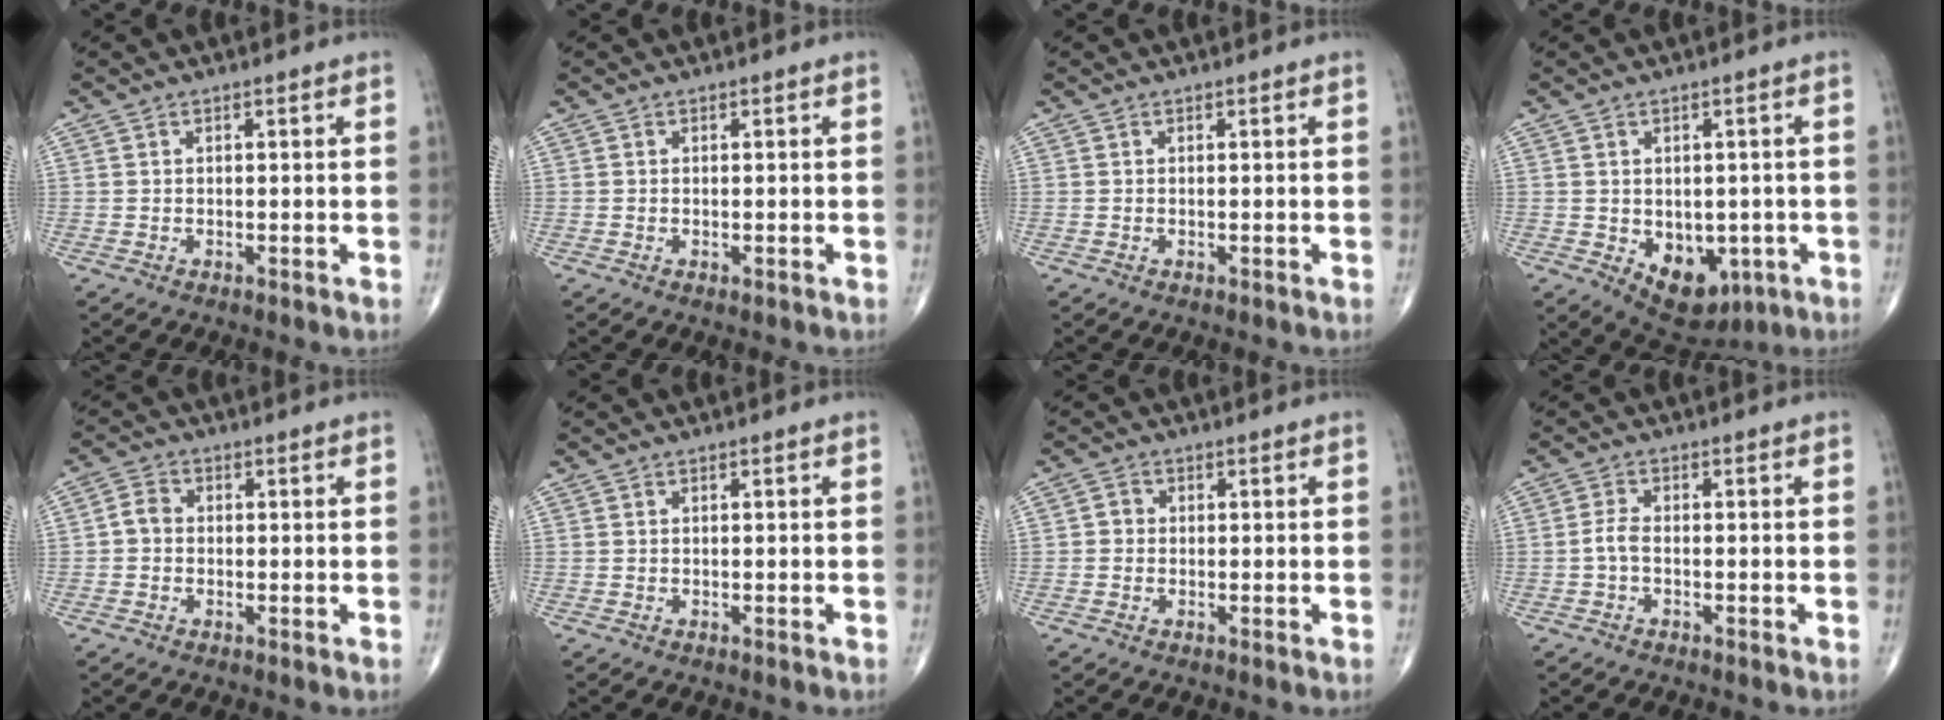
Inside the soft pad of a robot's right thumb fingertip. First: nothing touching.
{"total": 0.6, "force": [-0.2, 0.3, 0.5], "torque": [-0.010, -0.002, -0.002]}
{"total": 0.0}
{"total": 10.1, "force": [-3.1, 6.8, 6.8], "torque": [-0.067, 0.000, -0.027]}
{"total": 3.1, "force": [-0.3, 2.6, 1.6], "torque": [-0.023, 0.010, -0.012]}
{"total": 0.0}
{"total": 1.8, "force": [-0.1, 1.7, 0.7], "torque": [-0.001, 0.005, -0.006]}
{"total": 2.2, "force": [-0.7, 1.0, 1.9], "torque": [-0.041, 0.004, -0.018]}